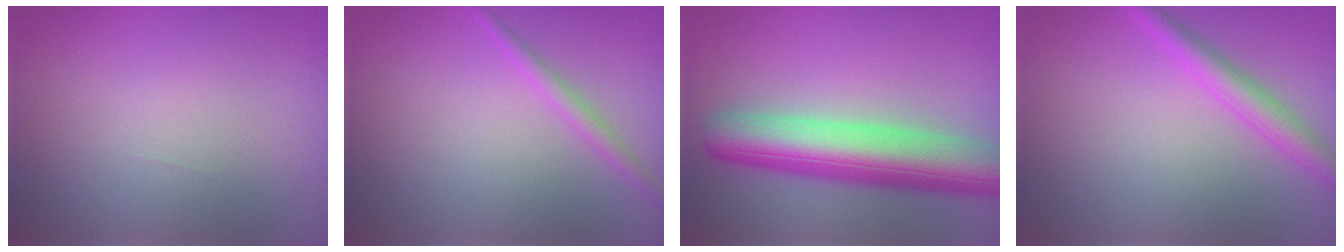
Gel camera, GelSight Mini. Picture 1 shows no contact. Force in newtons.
{"total": 1.6, "press": 1.6, "slide": 0.1}
{"total": 9.0, "press": 9.0, "slide": 0.3}
{"total": 2.9, "press": 2.9, "slide": 0.1}